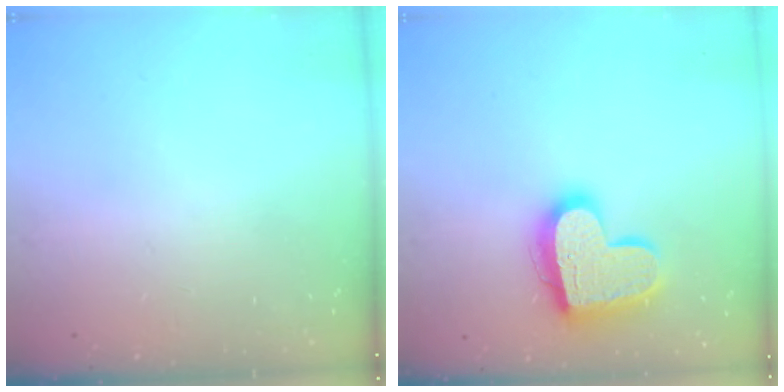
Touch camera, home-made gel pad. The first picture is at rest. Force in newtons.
{"total": 18.0, "press": 17.9, "slide": 1.6}